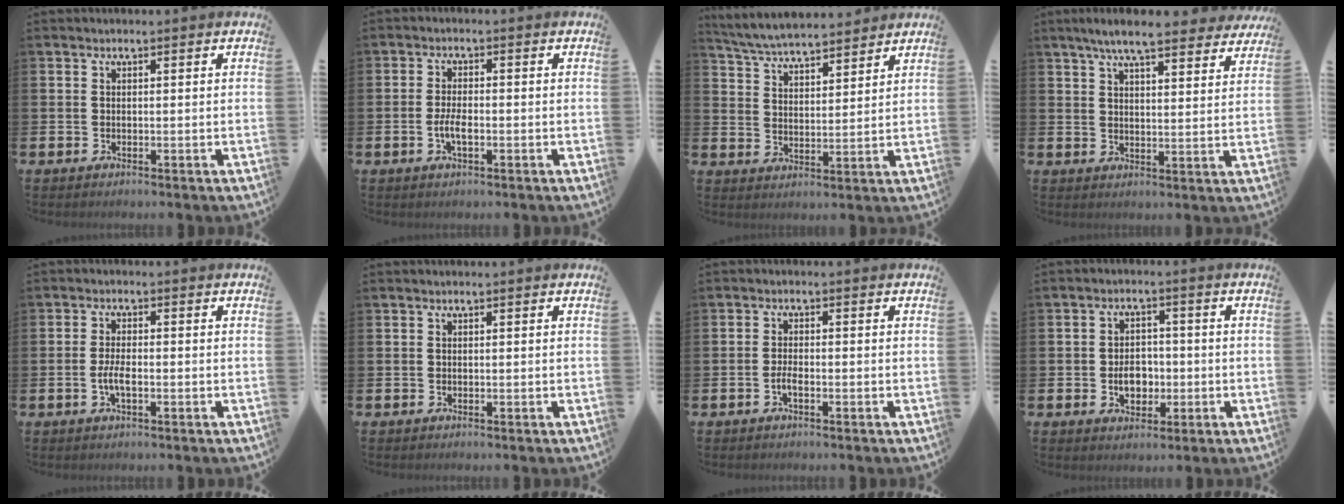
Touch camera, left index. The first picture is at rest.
{"total": 3.0, "force": [-0.8, 1.2, 2.7], "torque": [-0.045, 0.001, -0.016]}
{"total": 5.8, "force": [5.7, 0.6, 0.8], "torque": [-0.040, -0.031, 0.102]}
{"total": 7.2, "force": [6.6, 1.1, 2.8], "torque": [-0.056, -0.032, 0.113]}
{"total": 2.8, "force": [-0.8, 1.0, 2.5], "torque": [-0.042, 0.001, -0.016]}
{"total": 0.0}
{"total": 1.7, "force": [-0.8, 0.6, 1.5], "torque": [-0.033, 0.003, -0.014]}
{"total": 4.3, "force": [-0.9, 3.2, 2.8], "torque": [-0.029, -0.004, -0.025]}